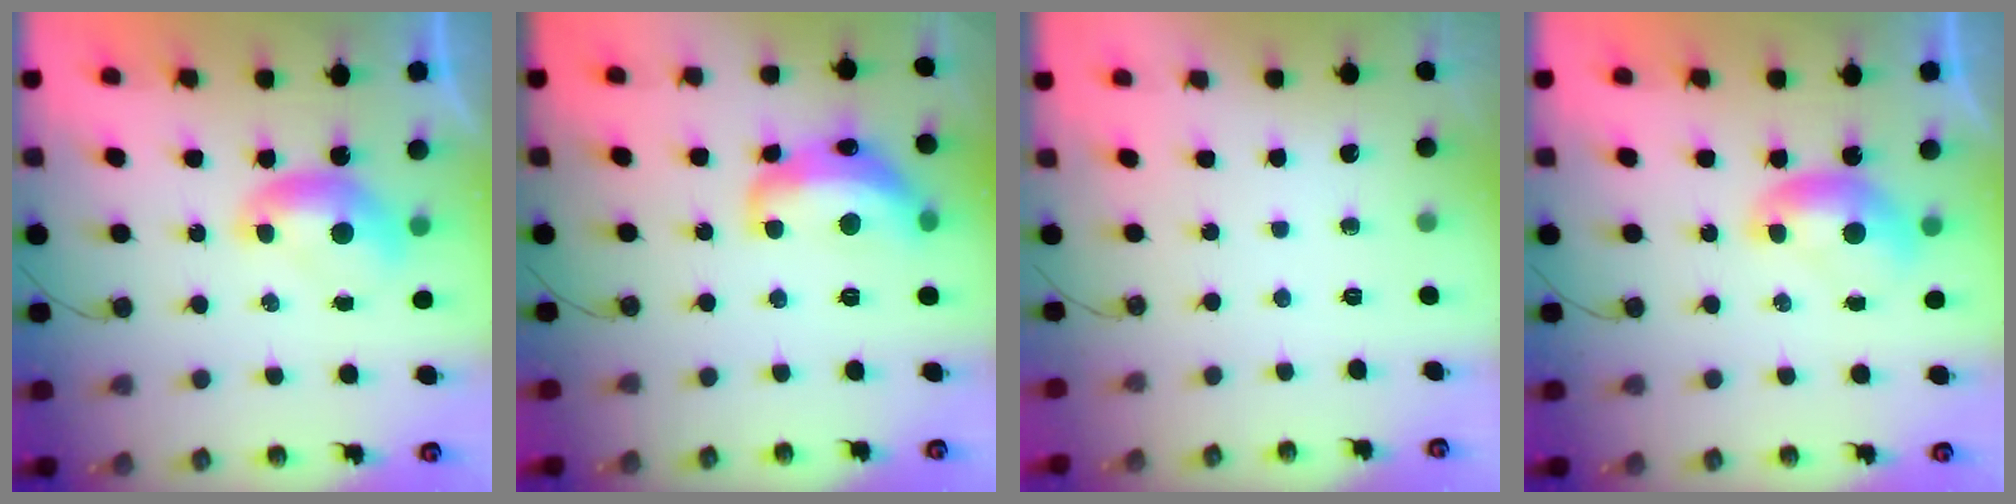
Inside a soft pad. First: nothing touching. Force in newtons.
{"total": 8.1, "press": 8.1, "slide": 0.7}
{"total": 0.0}
{"total": 0.0}